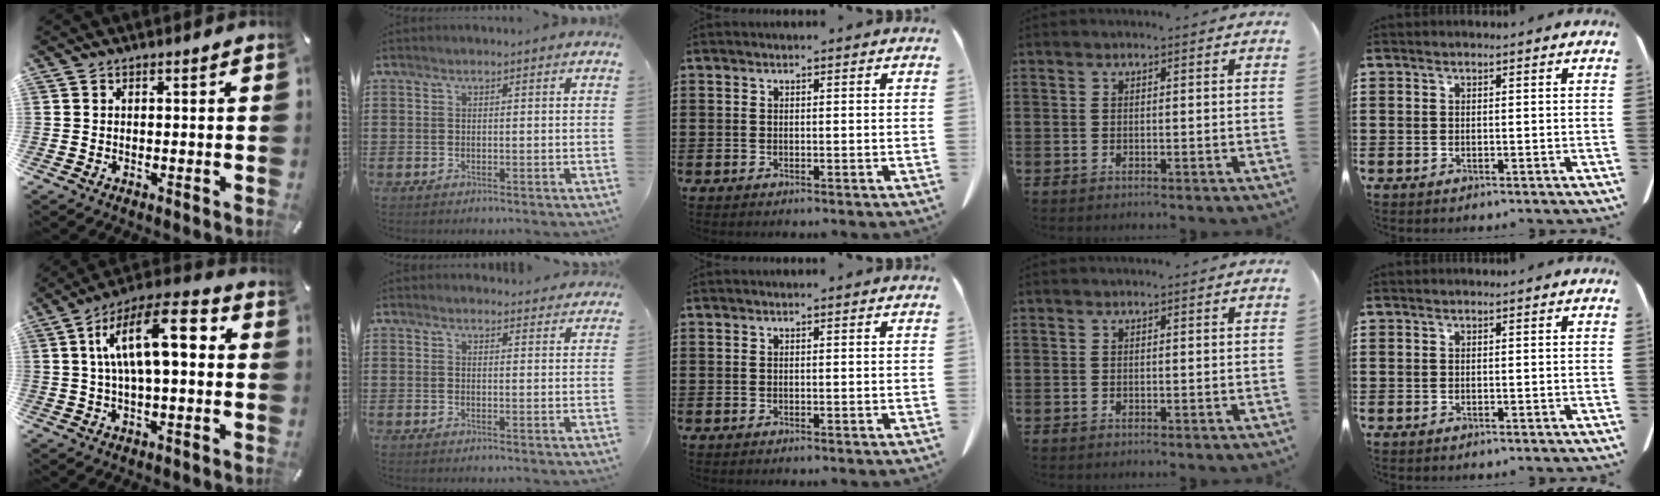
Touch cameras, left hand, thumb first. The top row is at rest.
{"thumb": {"total": 14.7, "force": [3.1, 6.0, 13.1], "torque": [-0.222, 0.003, 0.053]}, "index": {"total": 2.0, "force": [2.0, 0.4, 0.1], "torque": [0.001, -0.006, 0.038]}}